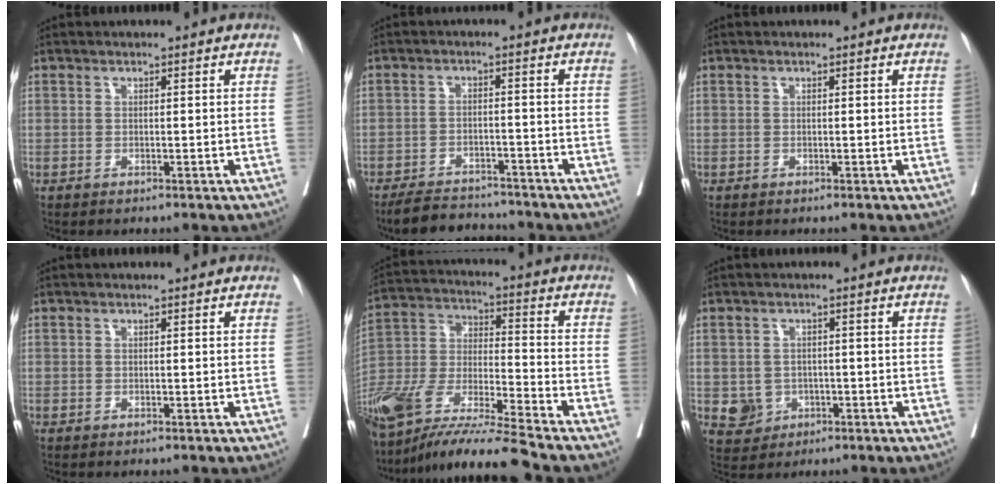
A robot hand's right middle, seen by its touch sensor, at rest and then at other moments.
{"total": 7.3, "force": [-6.8, 2.1, 1.6], "torque": [-0.022, -0.002, -0.105]}
{"total": 0.0}
{"total": 0.0}
{"total": 19.0, "force": [-15.7, -0.1, 10.8], "torque": [-0.247, -0.028, -0.300]}
{"total": 4.0, "force": [-1.0, 3.8, 0.8], "torque": [-0.004, 0.007, -0.006]}